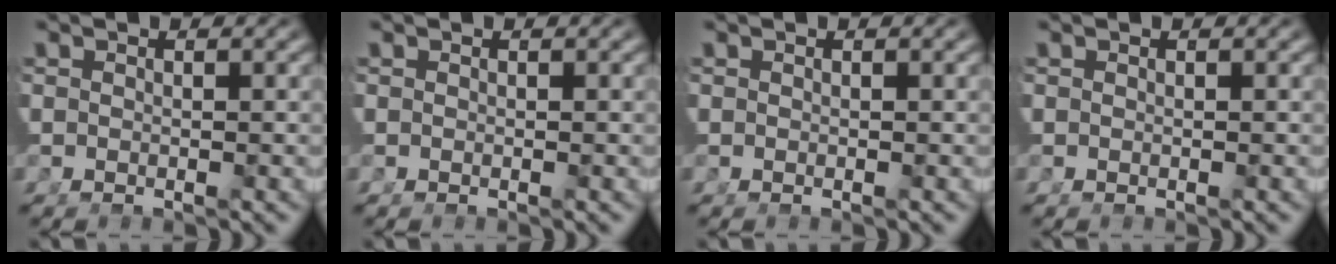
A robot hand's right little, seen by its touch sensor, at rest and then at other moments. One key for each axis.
{"total": 0.0}
{"total": 0.0}
{"total": 0.0}